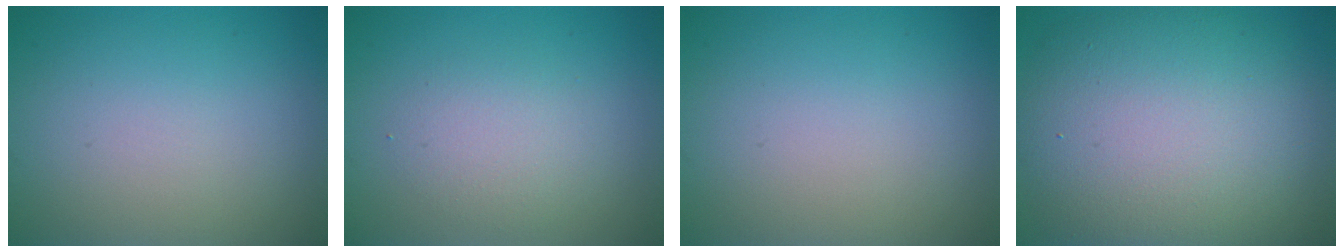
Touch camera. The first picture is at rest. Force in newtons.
{"total": 2.4, "press": 2.4, "slide": 0.3}
{"total": 0.0}
{"total": 12.9, "press": 12.9, "slide": 0.8}